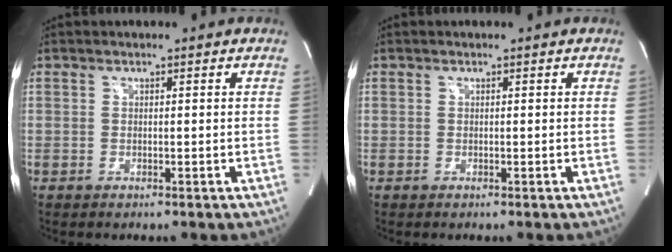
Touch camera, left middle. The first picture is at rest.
{"total": 0.0}